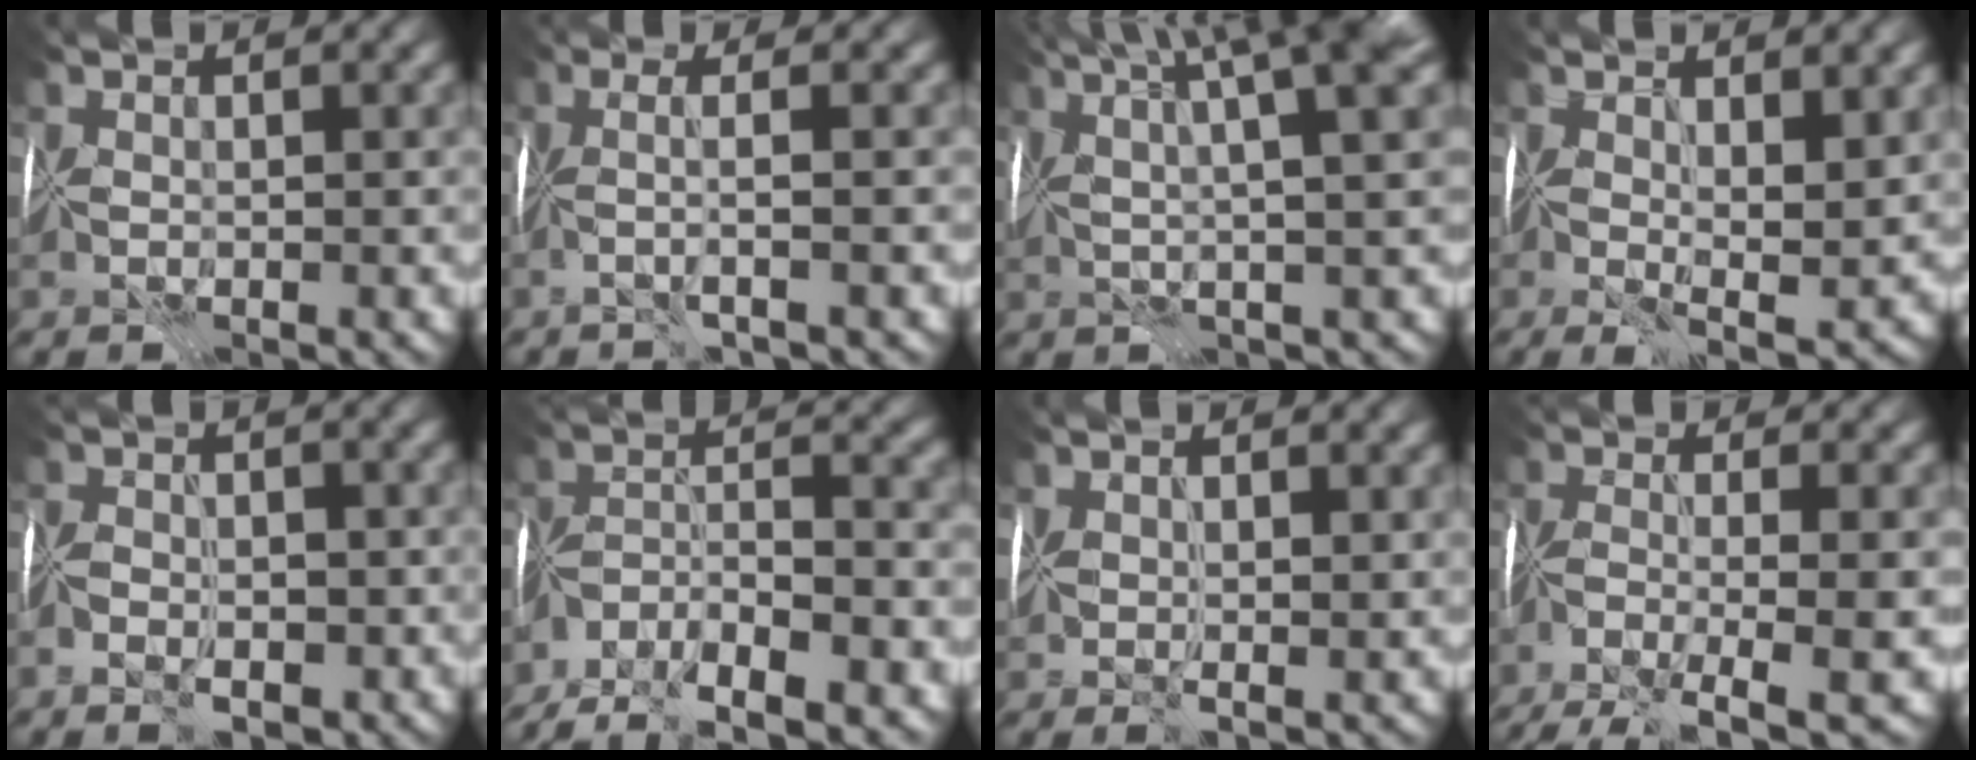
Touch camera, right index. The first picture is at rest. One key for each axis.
{"total": 2.0, "fx": -0.3, "fy": -0.2, "fz": 2.0, "tx": -0.023, "ty": -0.002, "tz": -0.012}
{"total": 9.6, "fx": 4.8, "fy": 1.6, "fz": 8.2, "tx": -0.108, "ty": 0.030, "tz": 0.056}
{"total": 5.4, "fx": 0.8, "fy": 1.4, "fz": 5.1, "tx": -0.089, "ty": -0.015, "tz": 0.016}
{"total": 3.6, "fx": -2.1, "fy": 1.8, "fz": 2.3, "tx": -0.029, "ty": -0.001, "tz": -0.044}
{"total": 8.1, "fx": -6.3, "fy": 2.2, "fz": 4.5, "tx": -0.068, "ty": 0.004, "tz": -0.122}
{"total": 2.1, "fx": 0.8, "fy": 0.6, "fz": 1.8, "tx": -0.034, "ty": -0.003, "tz": 0.018}
{"total": 8.4, "fx": -5.2, "fy": 1.6, "fz": 6.4, "tx": -0.113, "ty": -0.018, "tz": -0.093}